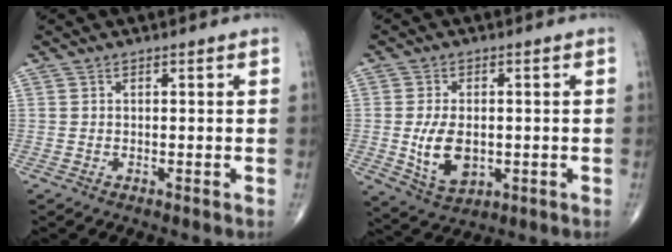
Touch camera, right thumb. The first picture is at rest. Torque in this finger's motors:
{"motor_torque": [-0.47, 0.81, 0.63, 0.32, 0.26]}